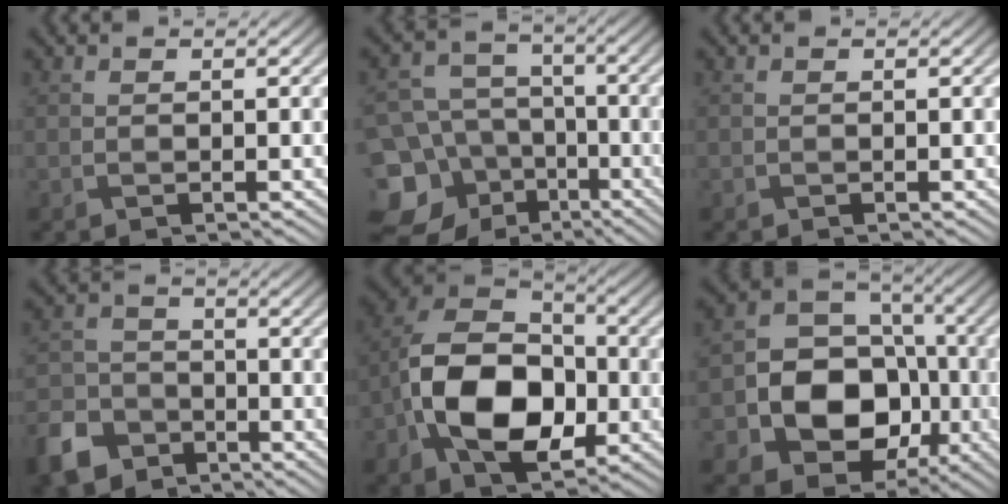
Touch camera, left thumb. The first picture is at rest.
{"total": 14.1, "force": [-7.2, 11.2, 4.7], "torque": [-0.151, -0.033, -0.122]}
{"total": 0.0}
{"total": 7.7, "force": [-5.0, 5.1, 2.8], "torque": [-0.076, -0.017, -0.114]}
{"total": 14.3, "force": [-3.4, 9.6, 10.0], "torque": [-0.203, -0.010, -0.073]}
{"total": 13.3, "force": [-3.6, 10.3, 7.7], "torque": [-0.140, -0.026, -0.078]}